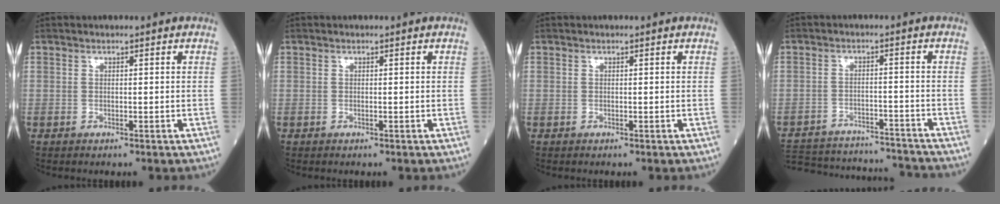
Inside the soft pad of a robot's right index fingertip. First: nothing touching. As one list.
[{"total": 0.0}, {"total": 0.0}, {"total": 20.5, "force": [-19.5, 3.0, 5.8], "torque": [-0.137, -0.011, -0.272]}]